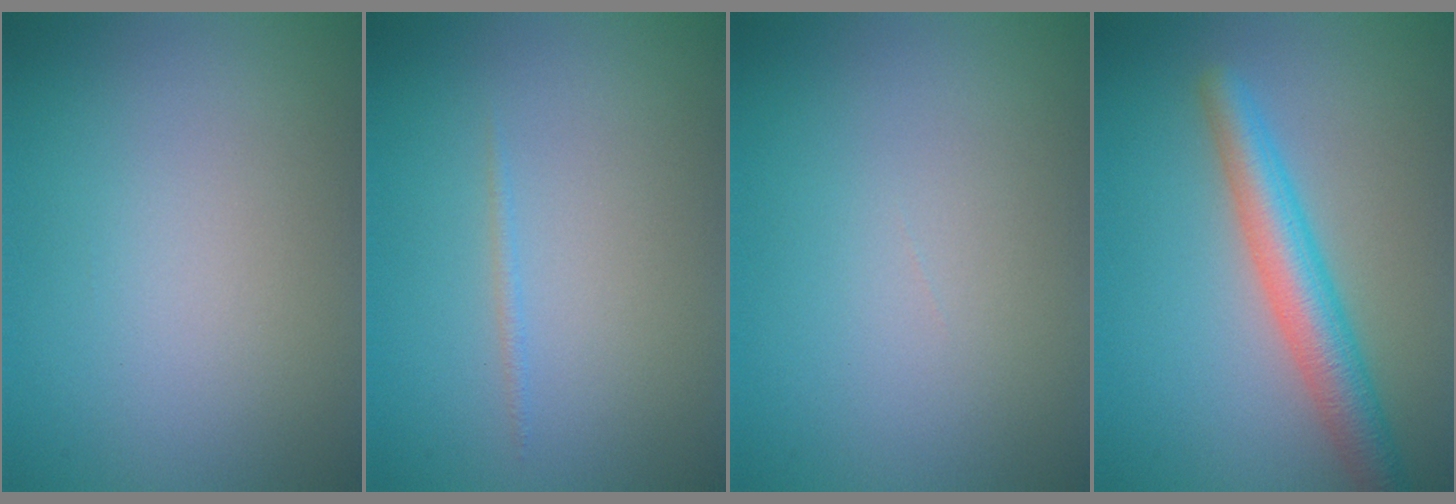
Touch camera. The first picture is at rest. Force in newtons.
{"total": 0.5, "press": 0.5, "slide": 0.1}
{"total": 0.0}
{"total": 4.6, "press": 4.6, "slide": 0.1}